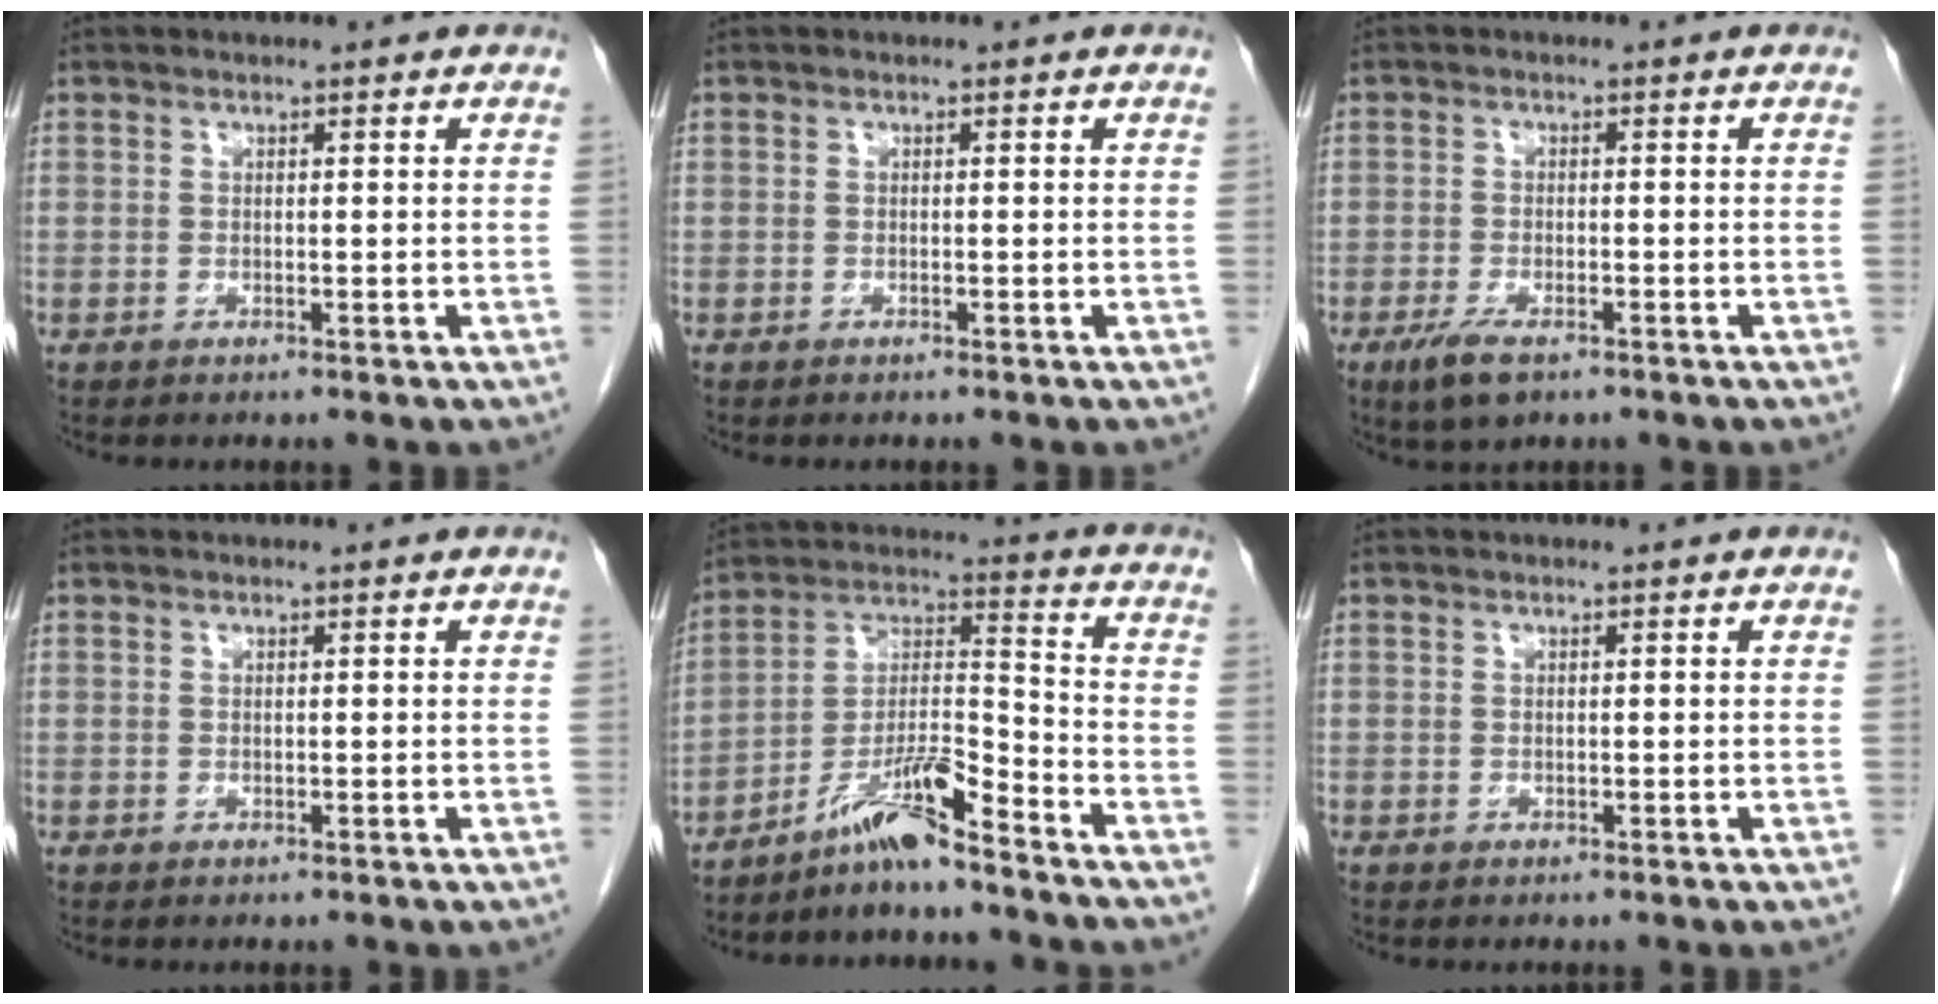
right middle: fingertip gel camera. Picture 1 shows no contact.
{"total": 0.0}
{"total": 4.8, "force": [-3.0, 1.5, 3.4], "torque": [-0.074, -0.011, -0.048]}
{"total": 0.0}
{"total": 9.8, "force": [-7.7, 0.3, 6.1], "torque": [-0.121, 0.004, -0.140]}
{"total": 0.0}